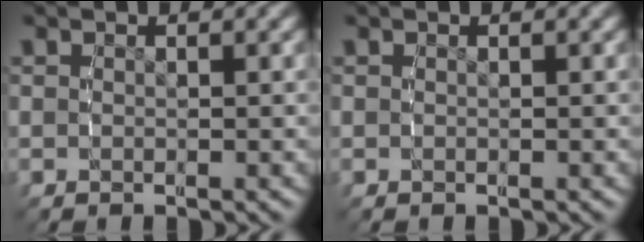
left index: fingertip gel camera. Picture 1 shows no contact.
{"total": 0.0}